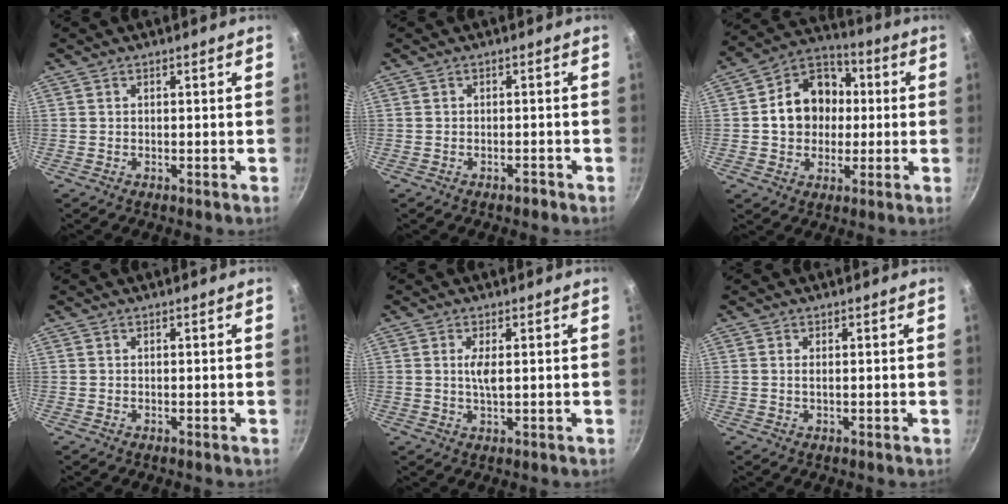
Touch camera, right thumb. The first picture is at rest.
{"total": 1.3, "force": [-1.0, 0.6, 0.6], "torque": [-0.005, 0.014, -0.010]}
{"total": 14.0, "force": [0.7, 11.6, 7.7], "torque": [-0.089, 0.026, -0.001]}
{"total": 0.0}
{"total": 3.0, "force": [0.5, 0.9, 2.8], "torque": [-0.056, -0.002, 0.011]}
{"total": 0.9, "force": [0.1, 0.3, 0.8], "torque": [-0.016, -0.001, 0.002]}